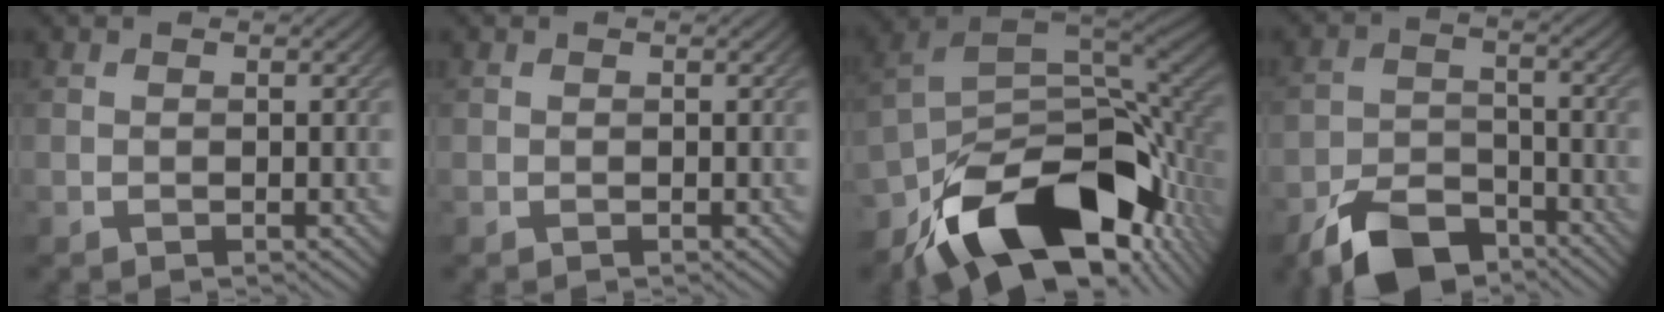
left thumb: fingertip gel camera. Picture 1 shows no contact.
{"total": 0.0}
{"total": 17.8, "force": [-10.1, 9.0, 11.6], "torque": [-0.186, -0.034, -0.161]}
{"total": 9.0, "force": [-6.7, 4.2, 4.4], "torque": [-0.082, -0.012, -0.130]}